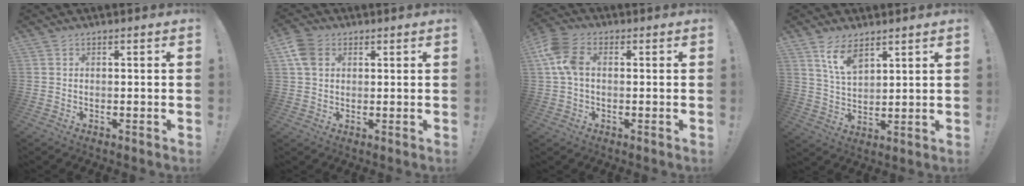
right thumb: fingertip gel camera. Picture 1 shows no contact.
{"total": 7.1, "force": [2.6, 5.2, 4.0], "torque": [-0.071, 0.002, 0.052]}
{"total": 8.8, "force": [1.3, 5.8, 6.5], "torque": [-0.130, 0.012, 0.028]}
{"total": 8.3, "force": [5.7, 3.8, 4.6], "torque": [-0.091, -0.025, 0.109]}